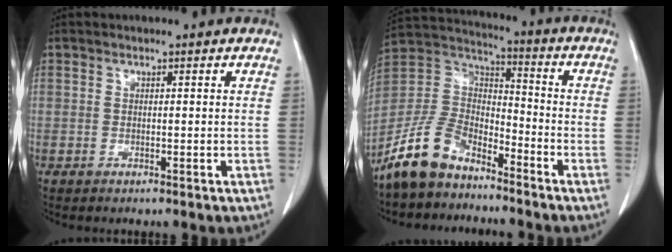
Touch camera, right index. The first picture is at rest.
{"total": 11.4, "force": [-8.8, 5.2, 4.9], "torque": [-0.115, 0.020, -0.179]}